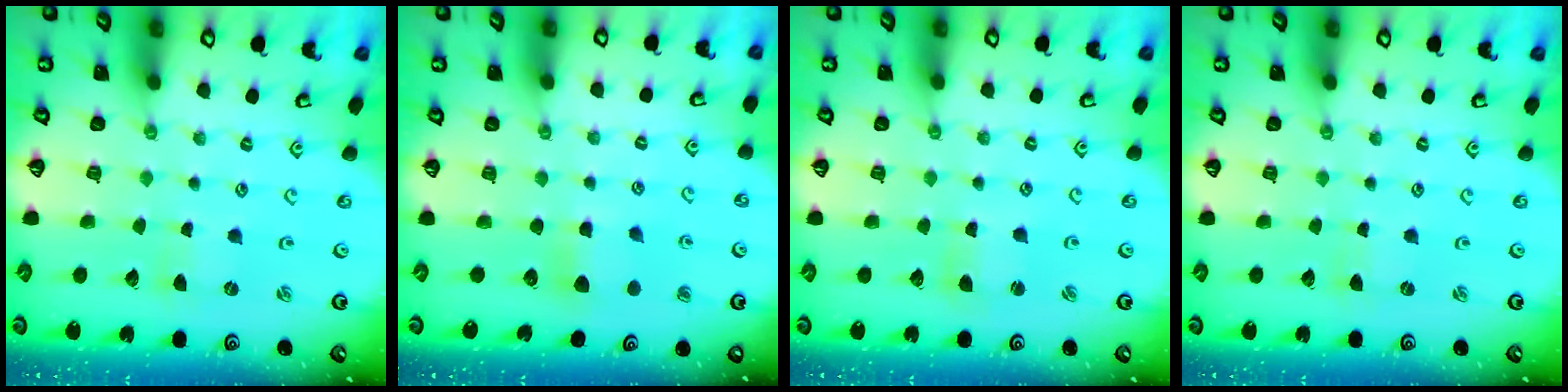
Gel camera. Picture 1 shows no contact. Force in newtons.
{"total": 6.0, "press": 6.0, "slide": 0.6}
{"total": 2.7, "press": 2.7, "slide": 0.4}
{"total": 0.0}